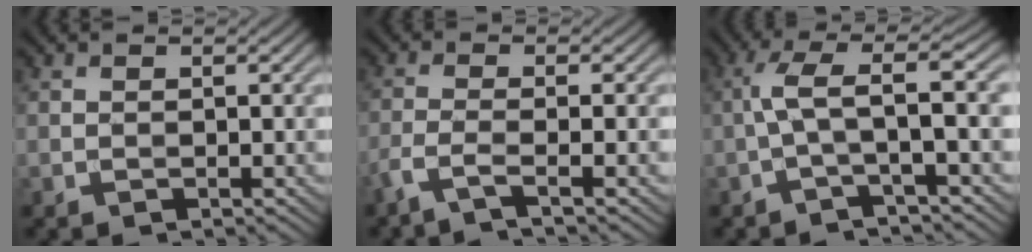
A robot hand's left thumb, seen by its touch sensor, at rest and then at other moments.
{"total": 3.9, "force": [-2.3, 0.7, 3.0], "torque": [-0.055, 0.000, -0.066]}
{"total": 5.4, "force": [-0.5, 0.5, 5.4], "torque": [-0.105, 0.026, -0.025]}